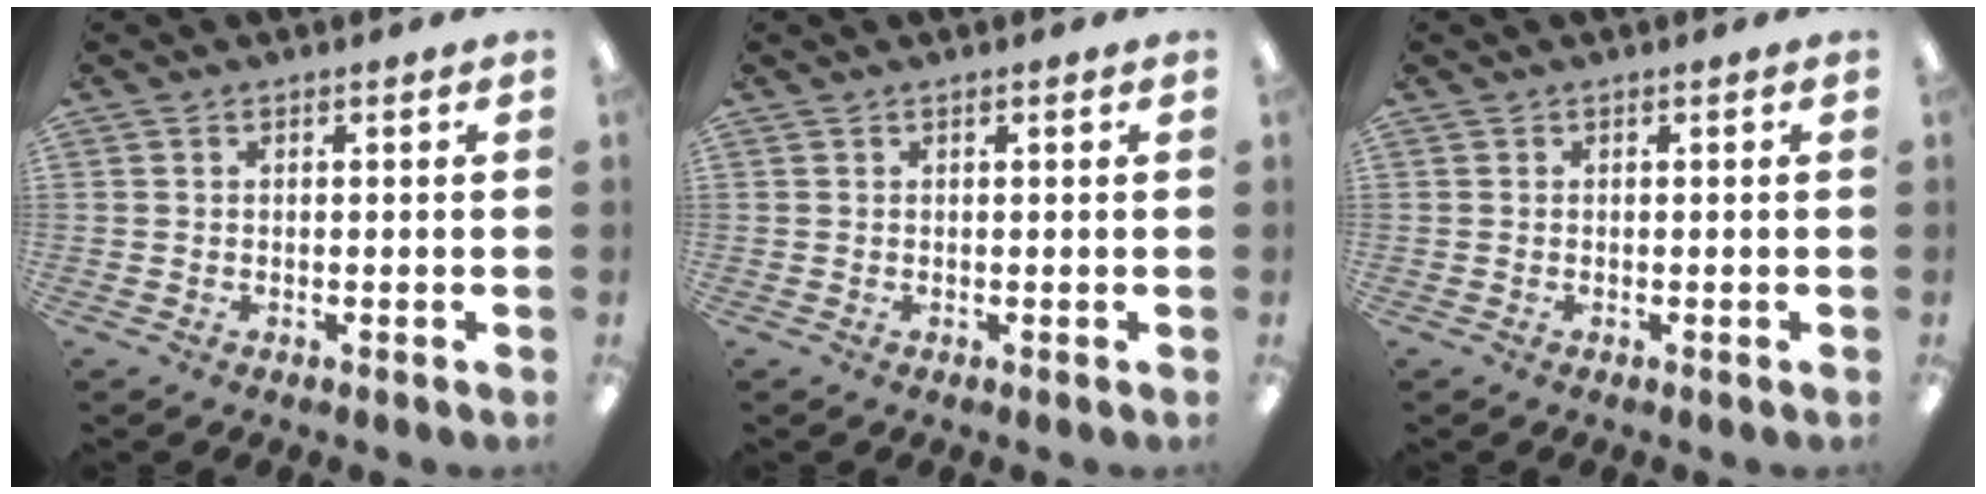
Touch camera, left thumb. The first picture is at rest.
{"total": 0.6, "force": [0.3, 0.1, 0.5], "torque": [-0.010, 0.001, 0.004]}
{"total": 0.0}